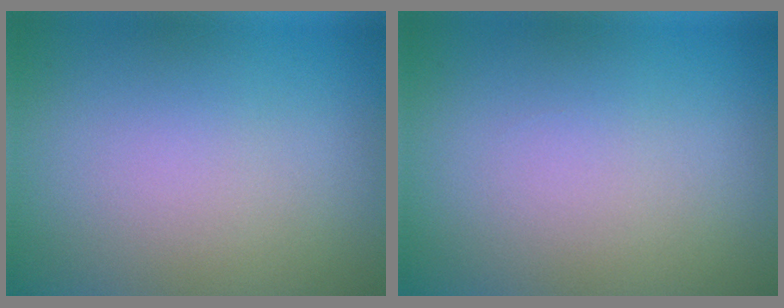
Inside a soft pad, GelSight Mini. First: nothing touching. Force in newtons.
{"total": 0.0}